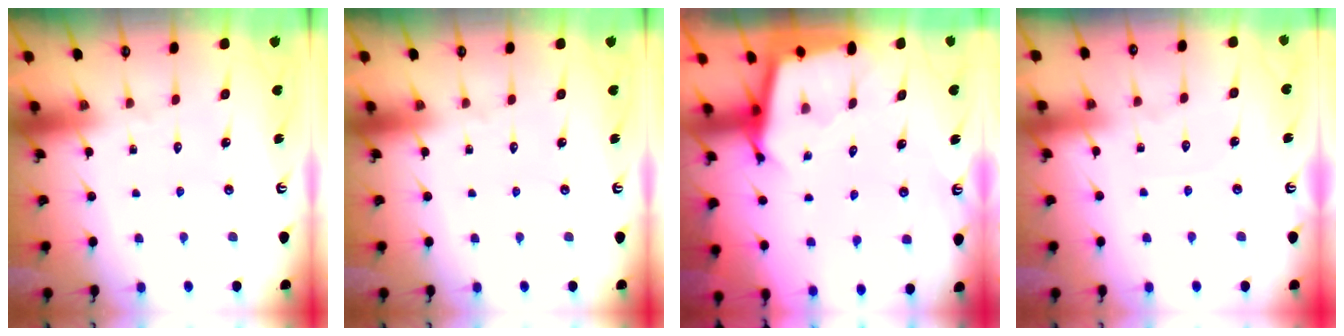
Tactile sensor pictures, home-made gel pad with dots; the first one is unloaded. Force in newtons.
{"total": 0.0}
{"total": 2.7, "press": 2.7, "slide": 0.1}
{"total": 2.3, "press": 2.3, "slide": 0.3}